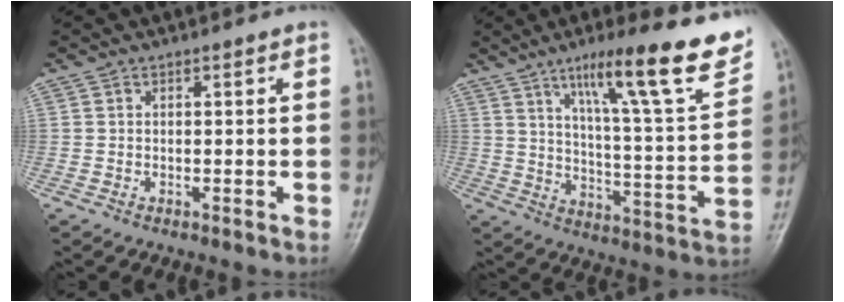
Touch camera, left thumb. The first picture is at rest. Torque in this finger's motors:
{"motor_torque": [0.48, 0.31, 1.43, -1.34, 0.25]}